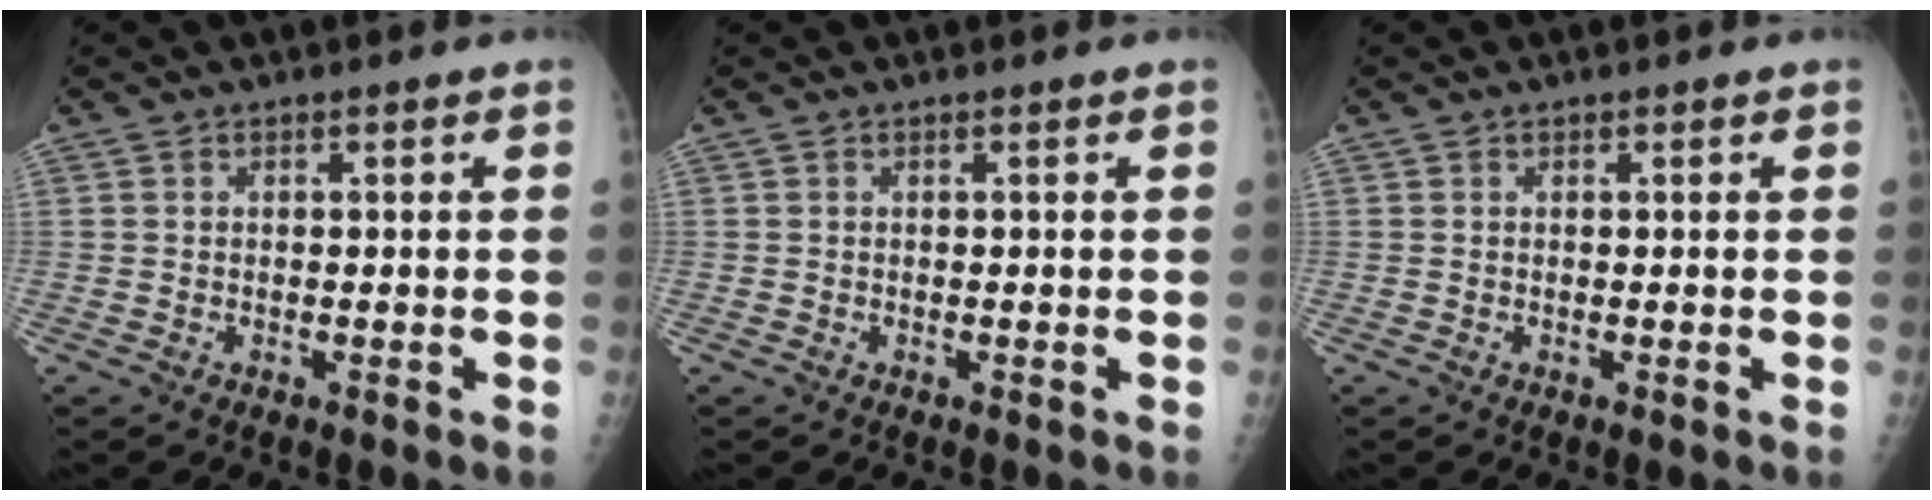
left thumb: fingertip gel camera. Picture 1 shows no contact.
{"total": 0.0}
{"total": 0.0}